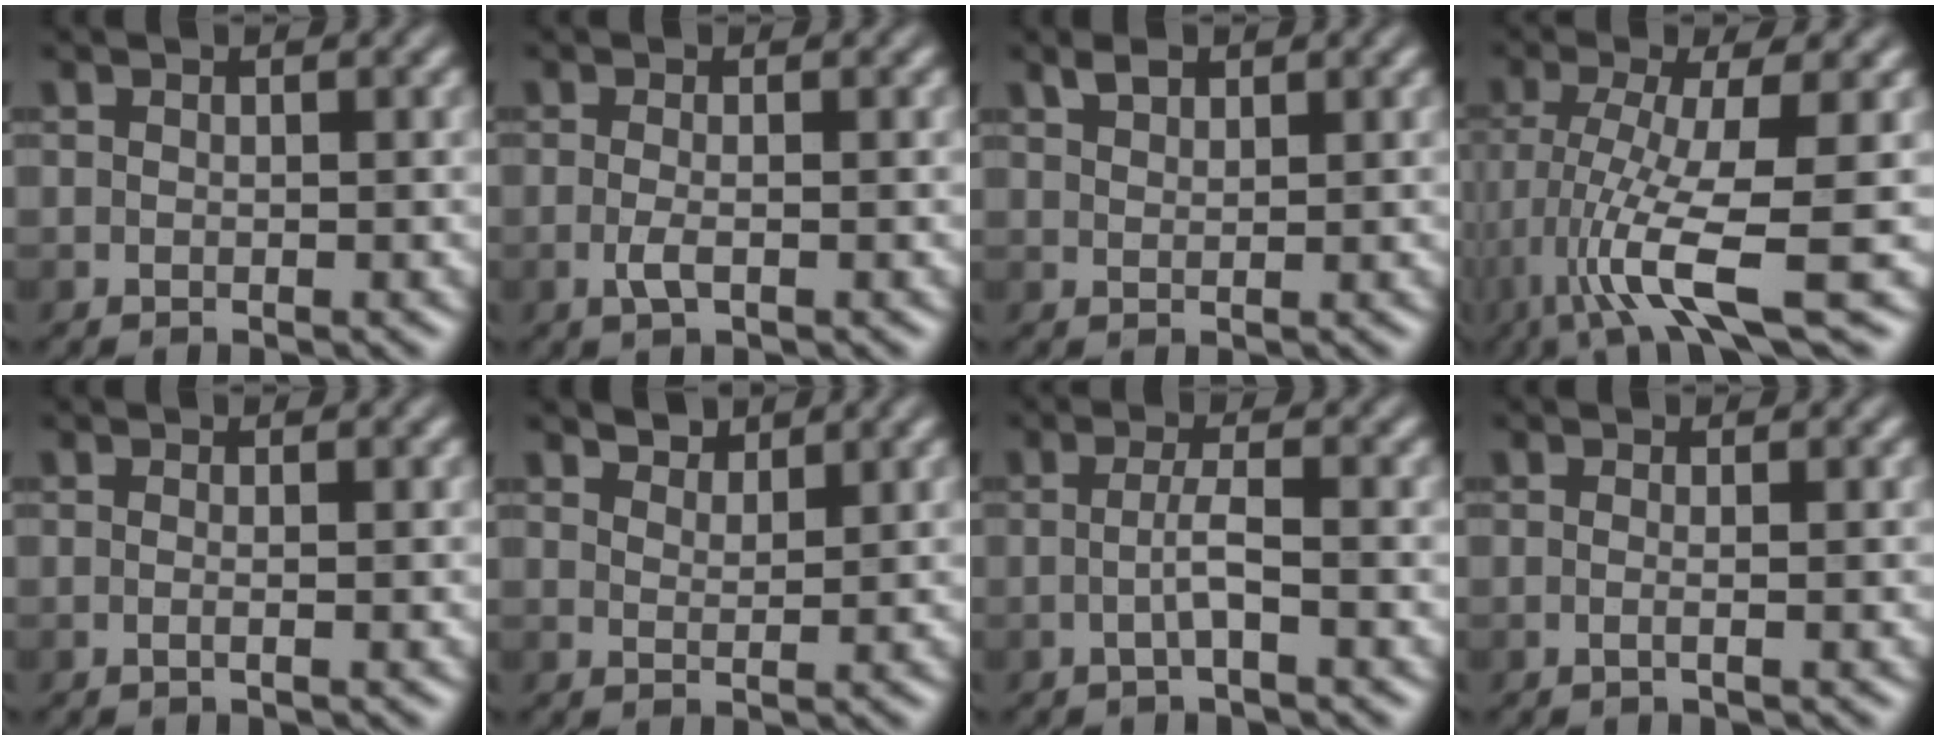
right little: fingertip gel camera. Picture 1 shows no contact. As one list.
[{"total": 1.3, "force": [-0.6, 0.4, 1.2], "torque": [-0.030, 0.002, -0.010]}, {"total": 1.2, "force": [1.1, 0.4, 0.3], "torque": [-0.011, 0.003, 0.025]}, {"total": 7.5, "force": [-3.0, 0.7, 6.9], "torque": [-0.140, -0.003, -0.056]}, {"total": 0.7, "force": [0.3, 0.1, 0.6], "torque": [-0.006, -0.005, -0.009]}, {"total": 2.4, "force": [2.3, 0.7, 0.4], "torque": [-0.020, -0.014, 0.049]}, {"total": 1.7, "force": [-0.8, -0.4, 1.4], "torque": [-0.032, 0.005, -0.014]}, {"total": 1.0, "force": [0.4, 0.3, 0.9], "torque": [-0.008, -0.001, -0.013]}]